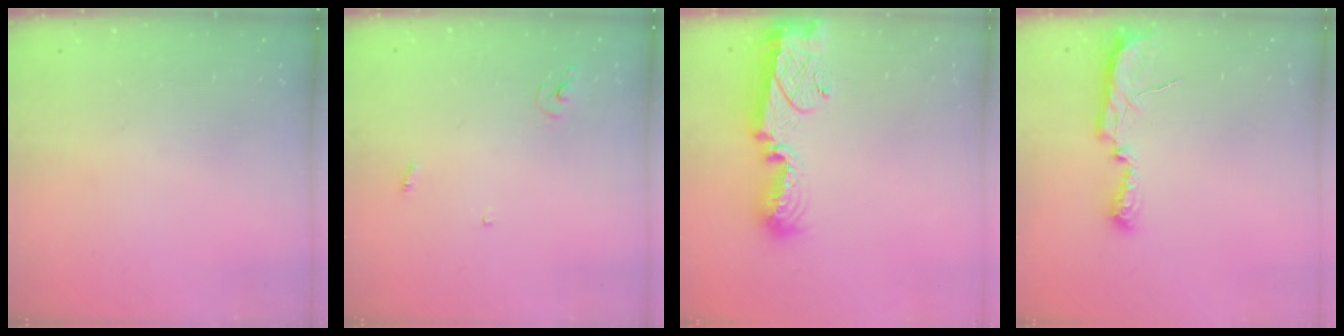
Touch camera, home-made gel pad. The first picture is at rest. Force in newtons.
{"total": 3.3, "press": 3.2, "slide": 0.3}
{"total": 12.3, "press": 12.3, "slide": 0.8}
{"total": 7.7, "press": 7.6, "slide": 1.0}